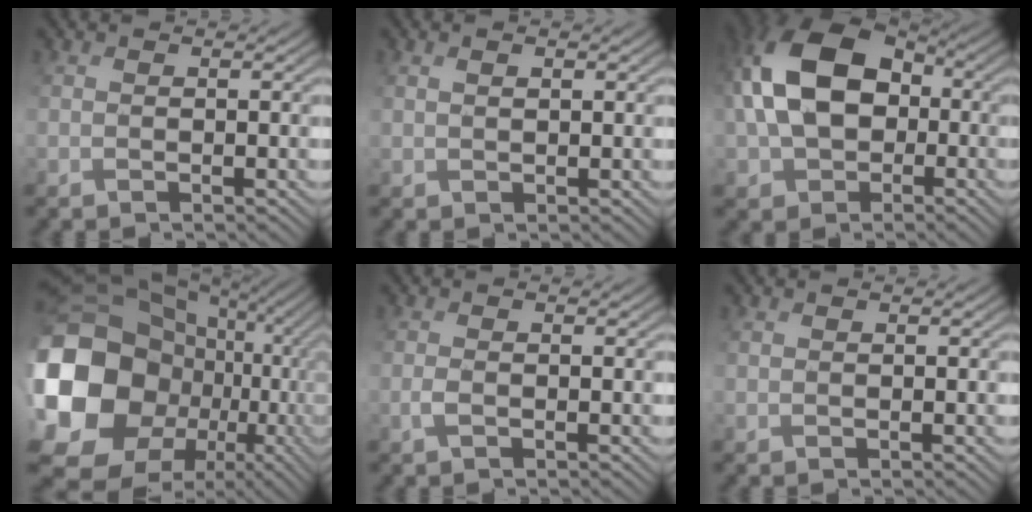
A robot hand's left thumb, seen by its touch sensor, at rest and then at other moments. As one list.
[{"total": 1.1, "force": [0.6, 0.4, 0.8], "torque": [-0.022, 0.002, 0.014]}, {"total": 14.4, "force": [0.3, 9.9, 10.4], "torque": [-0.229, 0.006, -0.004]}, {"total": 22.0, "force": [-2.6, 18.7, 11.4], "torque": [-0.324, -0.037, -0.025]}, {"total": 1.2, "force": [-0.5, 0.3, 1.0], "torque": [-0.026, 0.000, -0.012]}, {"total": 0.0}]